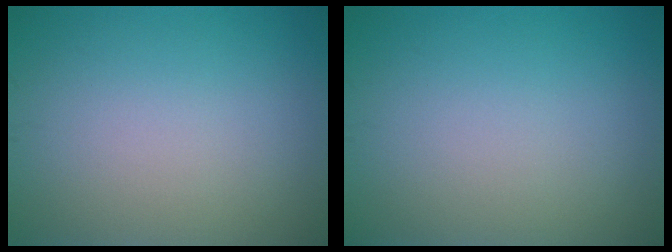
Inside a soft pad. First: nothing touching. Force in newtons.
{"total": 0.0}